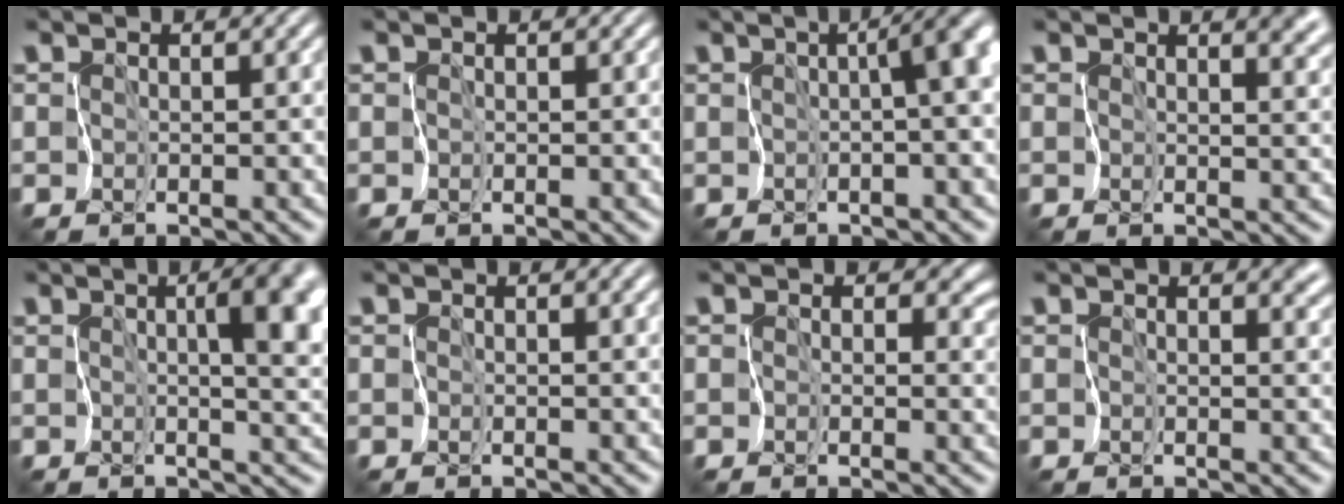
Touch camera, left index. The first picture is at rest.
{"total": 0.0}
{"total": 4.7, "force": [-0.2, 1.0, 4.6], "torque": [-0.069, 0.007, -0.008]}
{"total": 4.0, "force": [1.8, 2.1, 2.9], "torque": [-0.029, -0.001, 0.027]}
{"total": 7.8, "force": [0.8, 3.1, 7.1], "torque": [-0.089, 0.005, 0.010]}
{"total": 1.4, "force": [0.3, 0.6, 1.2], "torque": [-0.015, -0.004, 0.007]}
{"total": 3.3, "force": [0.7, 2.5, 2.0], "torque": [-0.012, 0.007, 0.002]}
{"total": 2.2, "force": [1.0, 1.2, 1.6], "torque": [-0.018, -0.003, 0.018]}